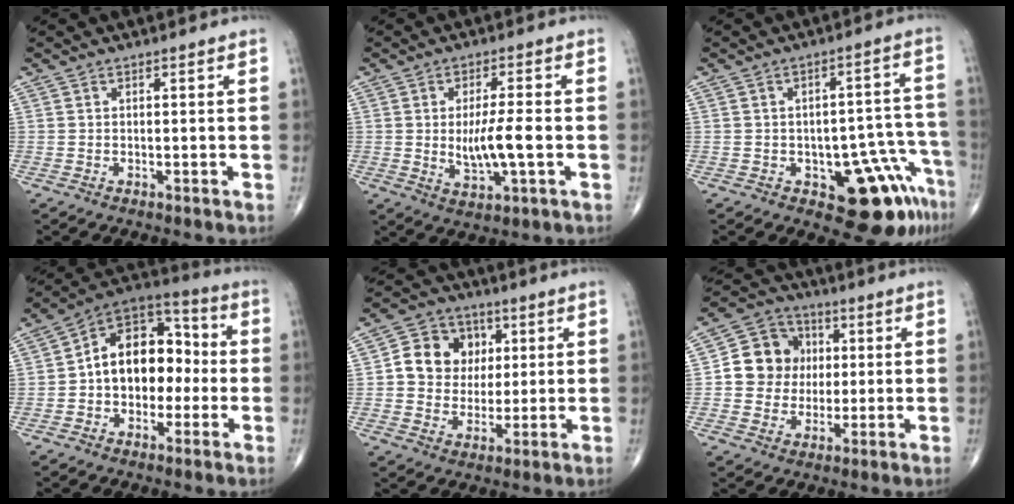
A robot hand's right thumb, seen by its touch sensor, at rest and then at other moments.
{"total": 8.1, "force": [-0.8, 2.4, 7.8], "torque": [-0.146, -0.005, -0.010]}
{"total": 12.4, "force": [-6.5, 5.4, 9.1], "torque": [-0.067, 0.051, -0.076]}
{"total": 15.8, "force": [-0.8, 11.0, 11.3], "torque": [-0.132, 0.048, -0.024]}
{"total": 11.3, "force": [2.2, 9.8, 5.1], "torque": [-0.043, 0.005, 0.034]}
{"total": 11.5, "force": [1.2, 10.5, 4.6], "torque": [-0.039, 0.014, 0.016]}